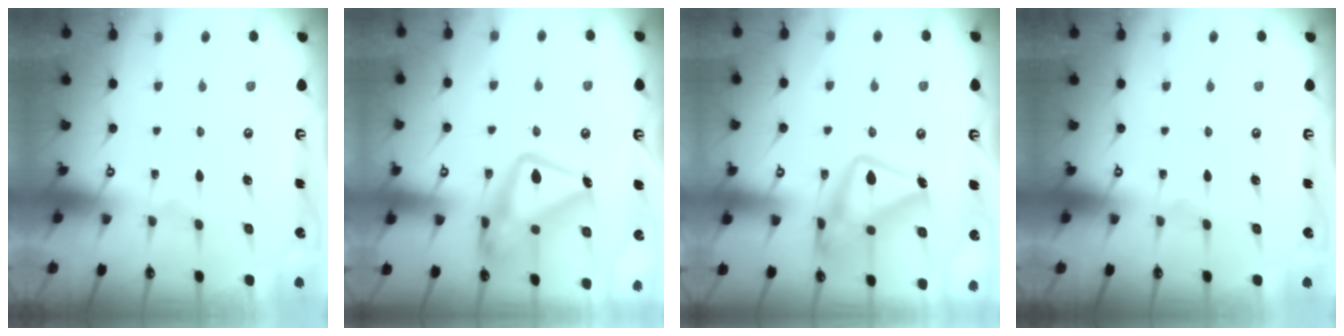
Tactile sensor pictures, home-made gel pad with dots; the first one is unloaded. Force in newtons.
{"total": 19.3, "press": 19.2, "slide": 1.5}
{"total": 19.2, "press": 19.2, "slide": 1.2}
{"total": 0.0}